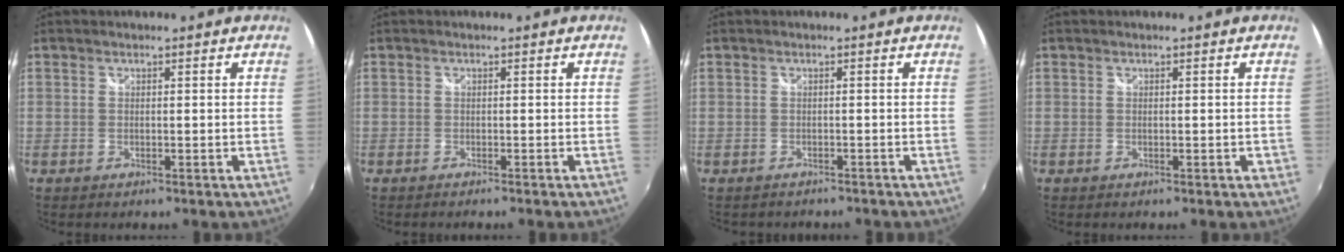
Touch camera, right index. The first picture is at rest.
{"total": 0.8, "force": [-0.8, -0.1, 0.3], "torque": [-0.003, -0.004, -0.013]}
{"total": 1.7, "force": [-1.3, 1.0, 0.1], "torque": [-0.007, 0.000, -0.019]}
{"total": 0.7, "force": [-0.2, 0.4, 0.5], "torque": [-0.004, 0.005, 0.002]}